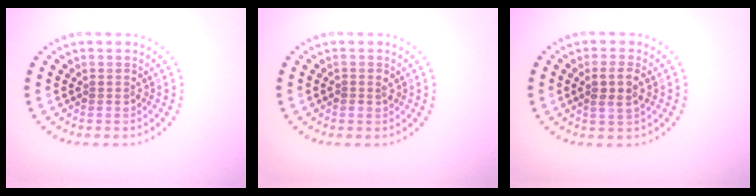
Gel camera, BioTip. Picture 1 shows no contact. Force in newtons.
{"total": 0.9, "press": 0.9, "slide": 0.2}
{"total": 2.3, "press": 2.1, "slide": 1.0}